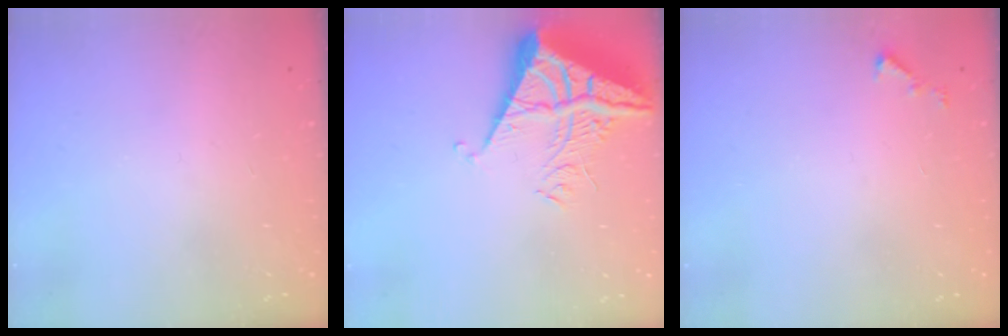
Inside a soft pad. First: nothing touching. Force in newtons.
{"total": 8.8, "press": 8.7, "slide": 0.8}
{"total": 3.3, "press": 3.3, "slide": 0.3}